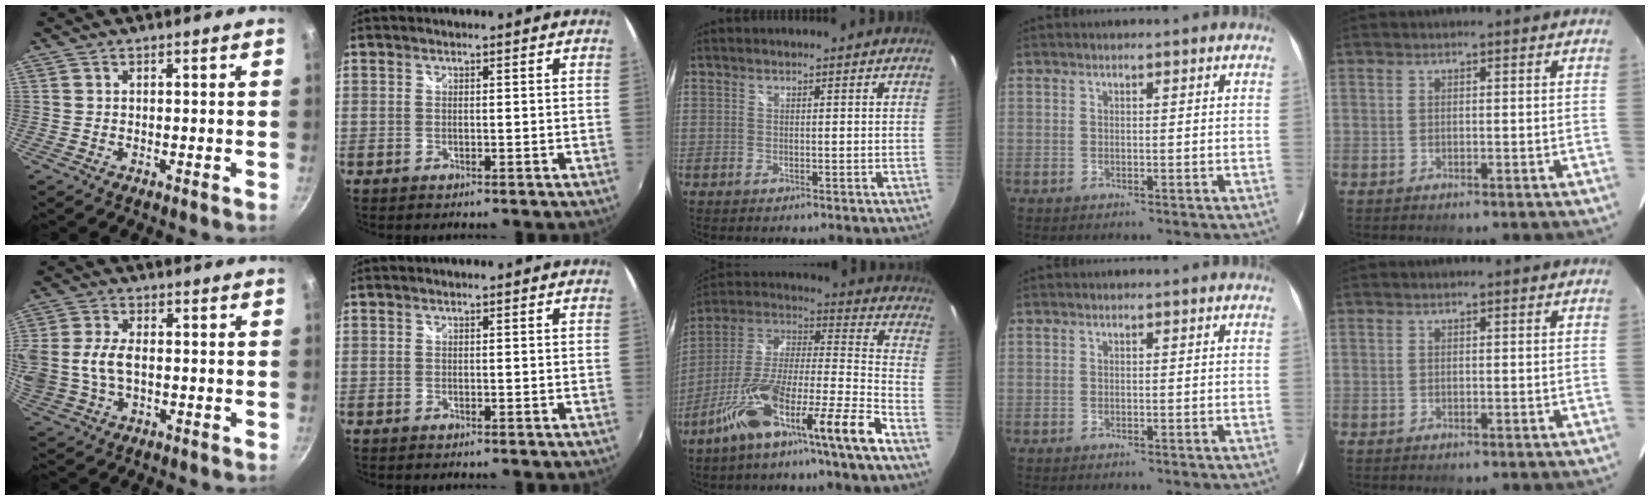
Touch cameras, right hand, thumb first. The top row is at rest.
{"thumb": {"total": 11.0, "force": [-0.4, 7.1, 8.3], "torque": [-0.181, 0.011, -0.013]}, "middle": {"total": 18.3, "force": [-12.1, 0.2, 13.7], "torque": [-0.220, -0.015, -0.216]}}